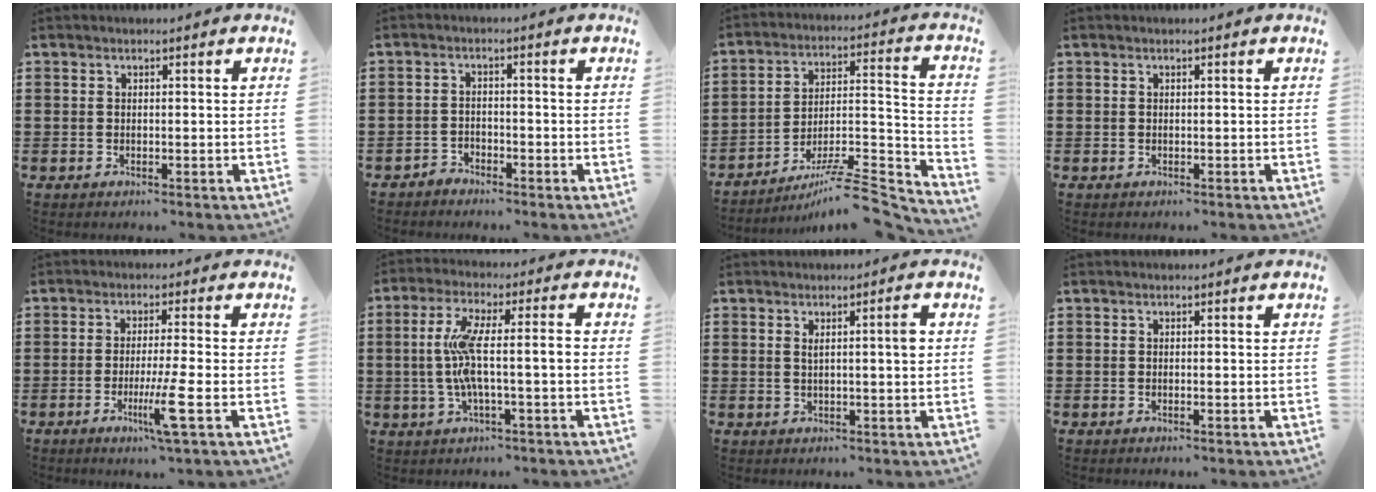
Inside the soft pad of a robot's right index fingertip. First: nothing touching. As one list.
[{"total": 1.8, "force": [-1.7, 0.7, -0.2], "torque": [-0.003, 0.004, -0.037]}, {"total": 9.5, "force": [-7.7, 1.3, 5.5], "torque": [-0.077, 0.014, -0.146]}, {"total": 0.0}, {"total": 6.8, "force": [-2.5, -0.4, 6.3], "torque": [-0.117, -0.022, -0.046]}, {"total": 8.4, "force": [-0.8, 1.5, 8.2], "torque": [-0.167, -0.005, -0.023]}, {"total": 3.1, "force": [0.8, 0.0, 3.0], "torque": [-0.058, 0.000, 0.009]}, {"total": 0.0}]